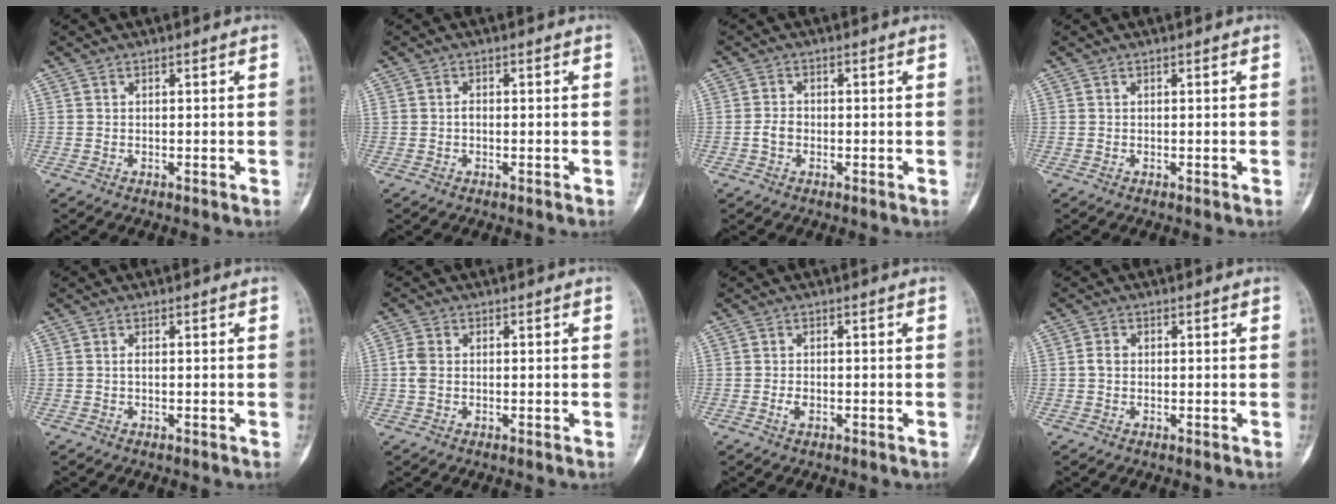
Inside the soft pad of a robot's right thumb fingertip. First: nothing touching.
{"total": 1.1, "force": [-0.2, 0.7, 0.7], "torque": [-0.010, 0.003, -0.005]}
{"total": 2.4, "force": [-0.7, 1.8, 1.4], "torque": [-0.023, 0.009, -0.016]}
{"total": 0.0}
{"total": 0.6, "force": [-0.1, 0.2, 0.5], "torque": [-0.012, 0.000, -0.003]}
{"total": 2.7, "force": [0.0, 1.9, 1.9], "torque": [-0.050, 0.004, -0.004]}
{"total": 1.7, "force": [-0.7, 1.0, 1.2], "torque": [-0.023, 0.004, -0.014]}
{"total": 1.7, "force": [-0.1, 1.4, 1.0], "torque": [-0.018, 0.005, -0.003]}